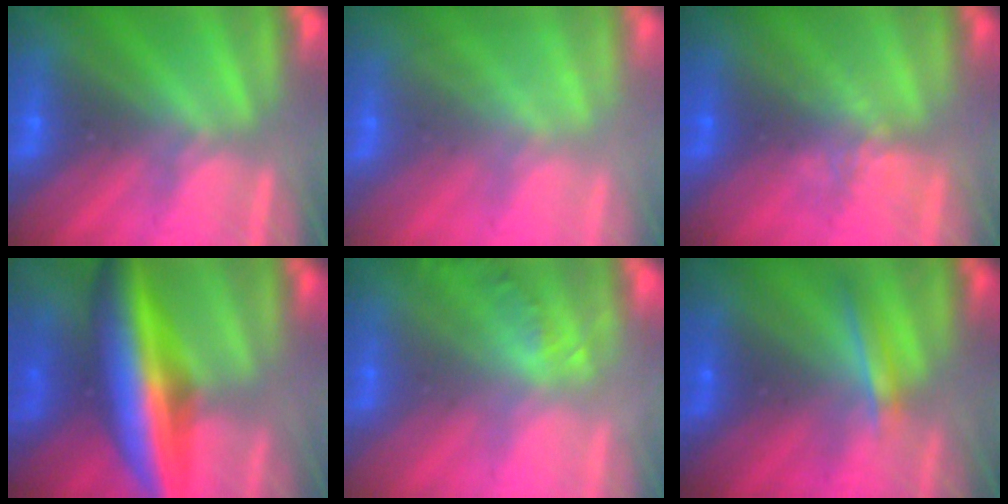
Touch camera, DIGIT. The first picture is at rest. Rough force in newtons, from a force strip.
{"total": 2.4}
{"total": 3.8}
{"total": 9.6}
{"total": 1.8}
{"total": 1.6}